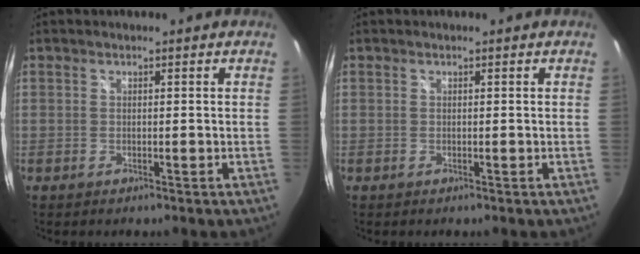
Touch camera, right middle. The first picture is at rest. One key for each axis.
{"total": 0.0}